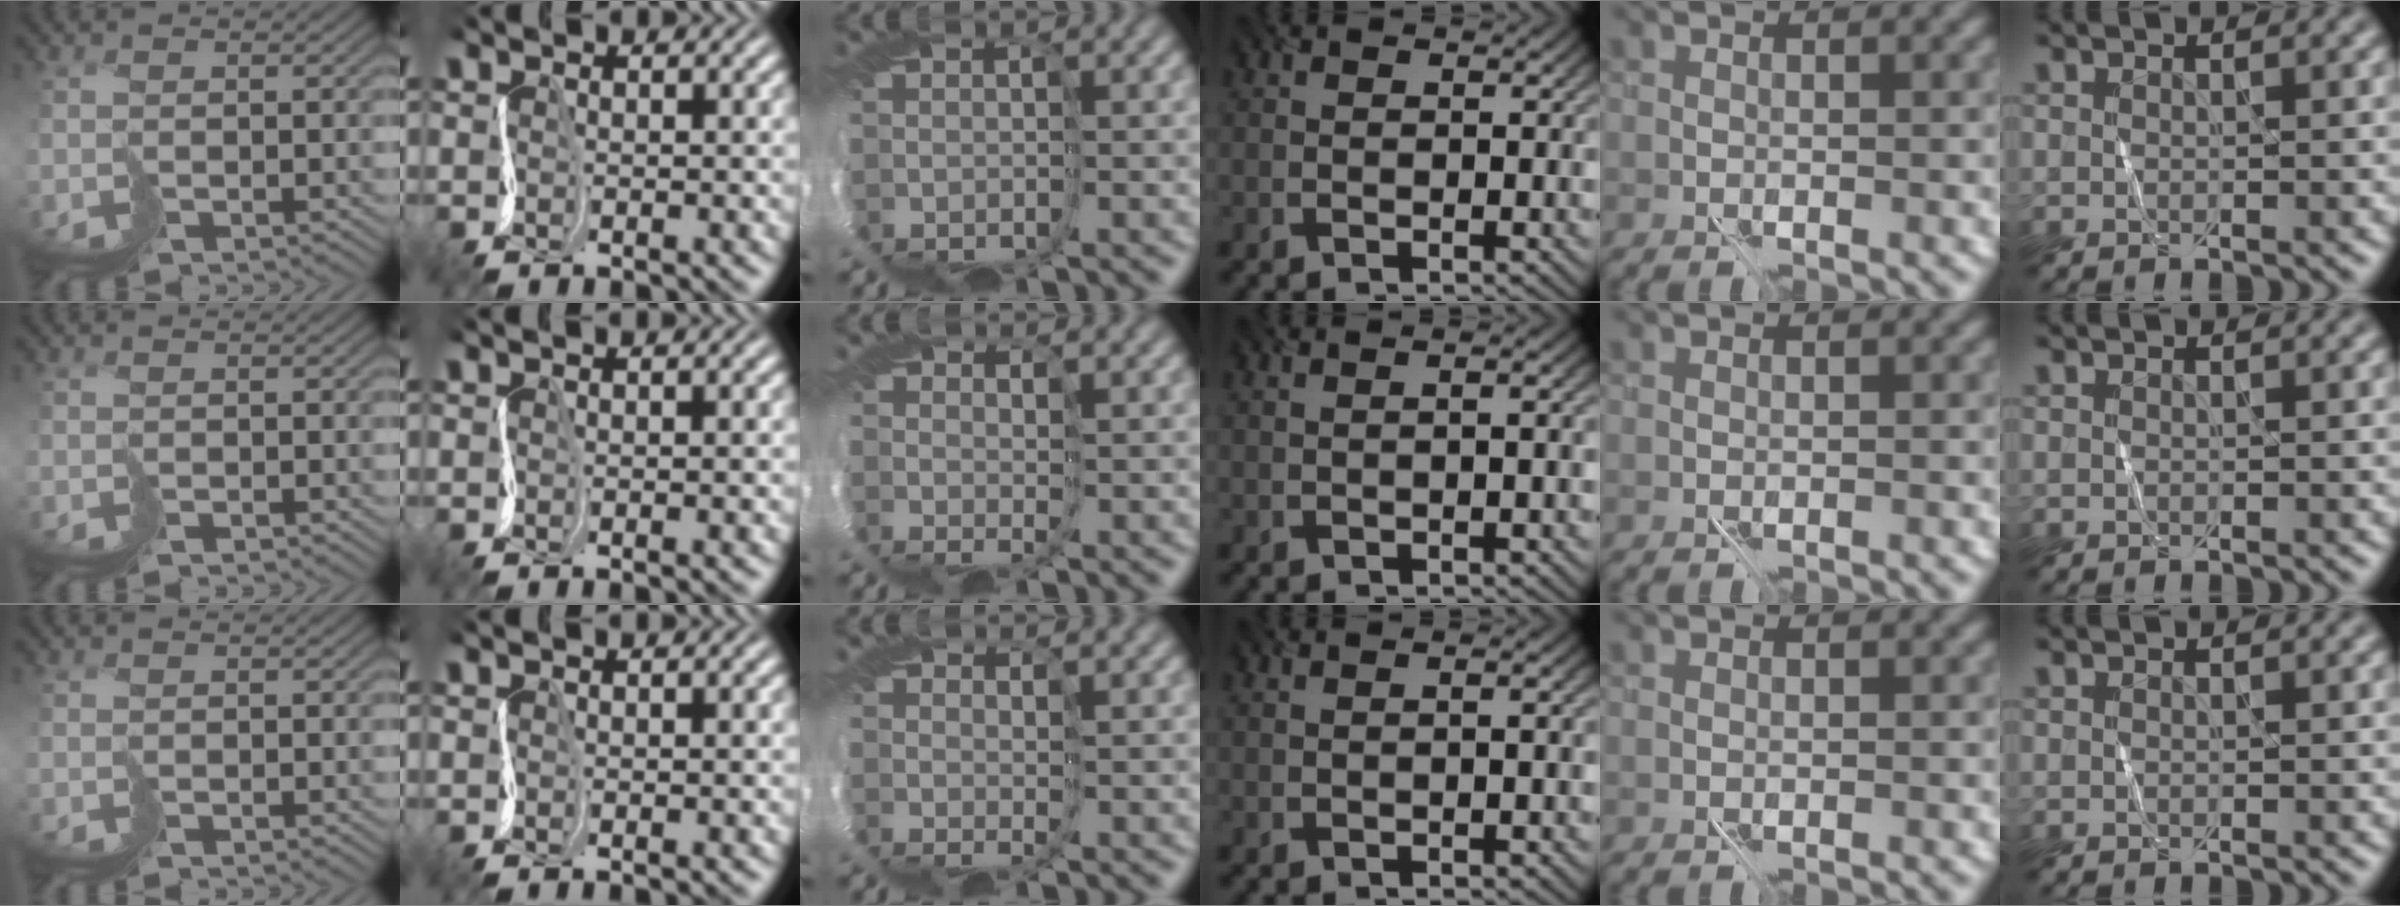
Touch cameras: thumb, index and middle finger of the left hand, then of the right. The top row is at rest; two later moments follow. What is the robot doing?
{"motion": "cut", "object": "paper bag"}